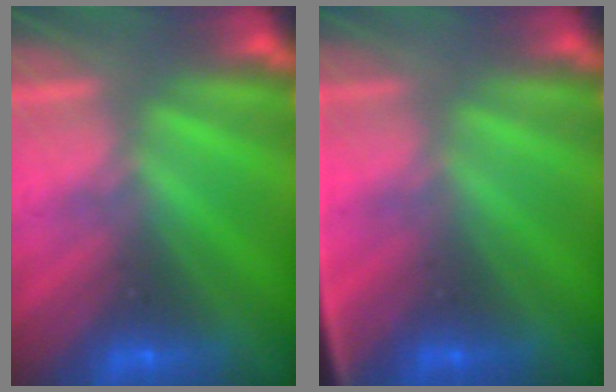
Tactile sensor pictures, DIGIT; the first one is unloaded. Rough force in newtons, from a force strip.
{"total": 2.7}